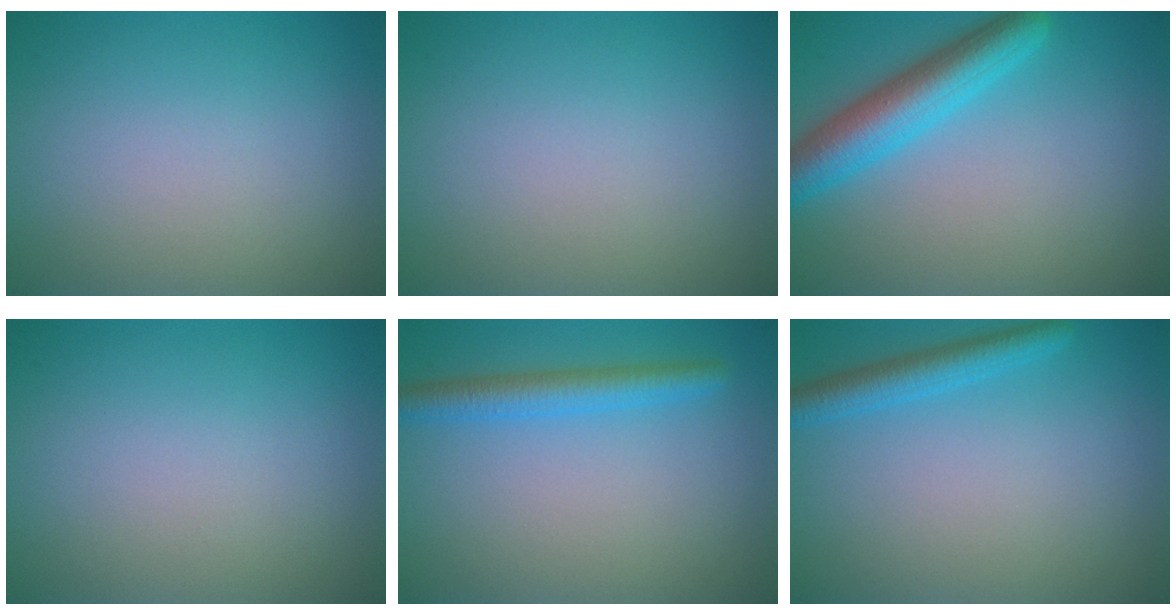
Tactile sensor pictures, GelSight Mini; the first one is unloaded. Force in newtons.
{"total": 0.0}
{"total": 5.6, "press": 5.6, "slide": 0.3}
{"total": 0.0}
{"total": 3.1, "press": 3.1, "slide": 0.1}
{"total": 2.8, "press": 2.8, "slide": 0.1}